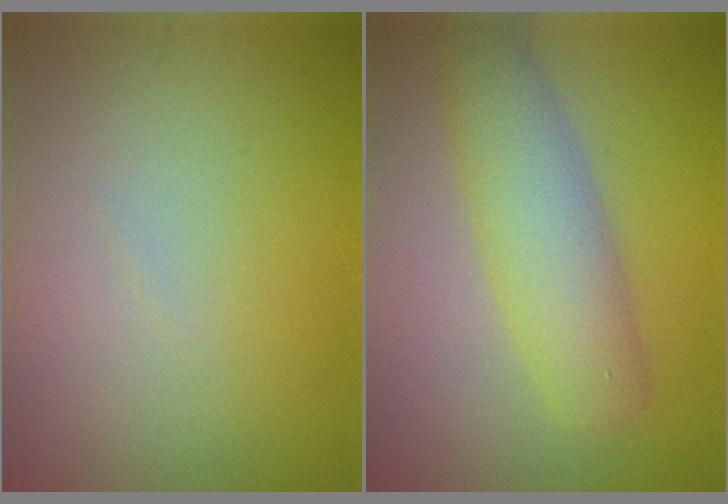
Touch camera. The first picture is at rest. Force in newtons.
{"total": 5.3, "press": 5.3, "slide": 0.2}